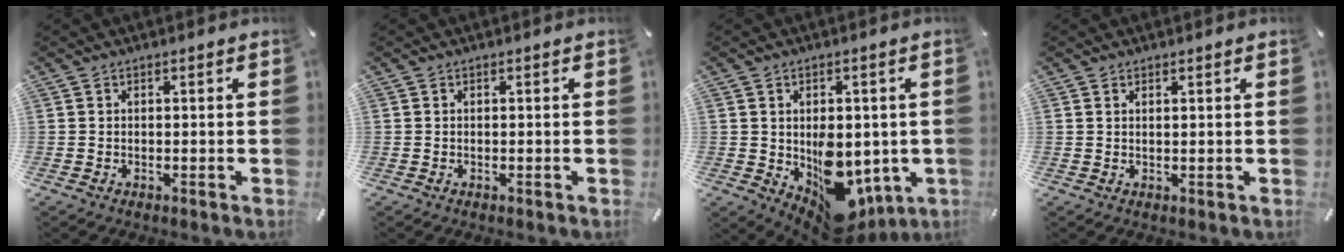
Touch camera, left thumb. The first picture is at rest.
{"total": 0.0}
{"total": 12.8, "force": [-3.4, 9.4, 8.0], "torque": [-0.085, -0.004, -0.045]}
{"total": 0.8, "force": [0.6, 0.0, 0.6], "torque": [-0.011, -0.003, 0.011]}